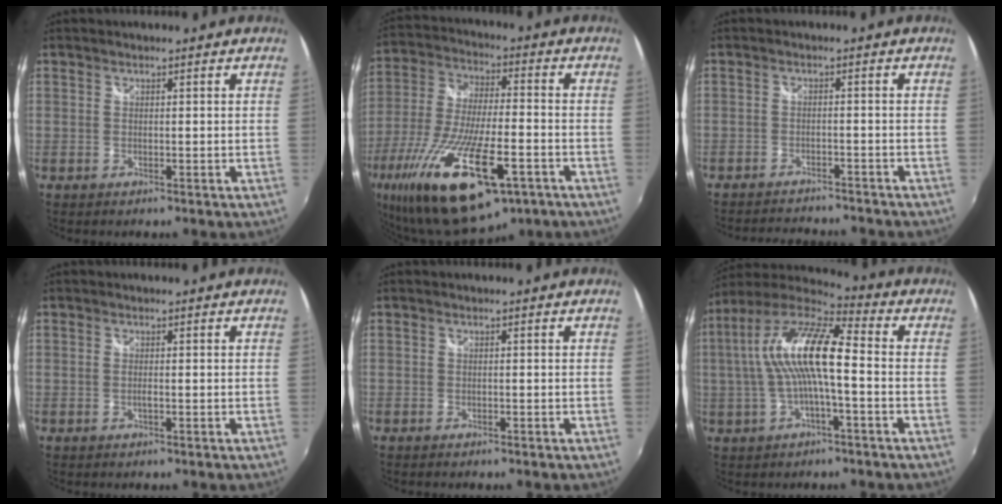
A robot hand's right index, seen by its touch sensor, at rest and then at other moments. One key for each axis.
{"total": 27.6, "fx": -14.8, "fy": 9.9, "fz": 21.1, "tx": -0.441, "ty": -0.071, "tz": -0.248}
{"total": 9.1, "fx": -8.4, "fy": 1.4, "fz": 3.2, "tx": -0.074, "ty": -0.012, "tz": -0.122}
{"total": 0.8, "fx": -0.3, "fy": -0.1, "fz": 0.8, "tx": -0.014, "ty": 0.000, "tz": -0.008}
{"total": 0.6, "fx": -0.5, "fy": 0.2, "fz": 0.2, "tx": -0.005, "ty": -0.003, "tz": -0.011}
{"total": 14.9, "fx": 0.2, "fy": 4.0, "fz": 14.4, "tx": -0.267, "ty": 0.018, "tz": -0.004}